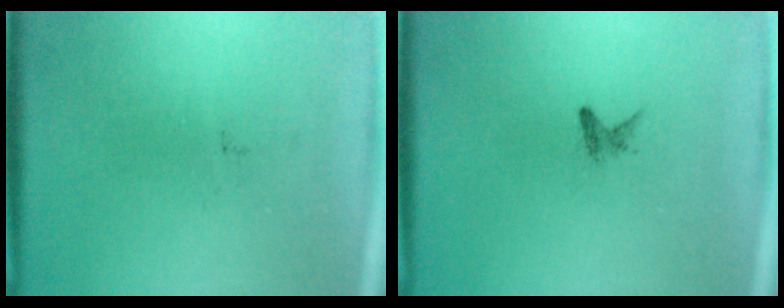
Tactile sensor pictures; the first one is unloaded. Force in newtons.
{"total": 0.9}